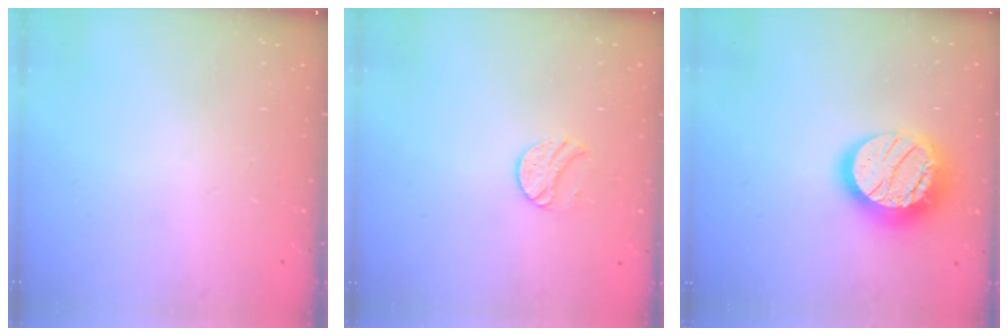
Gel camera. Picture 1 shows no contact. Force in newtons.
{"total": 8.3, "press": 8.3, "slide": 0.3}
{"total": 19.6, "press": 19.5, "slide": 1.3}